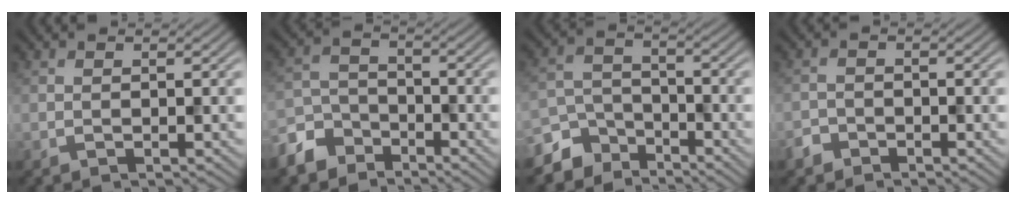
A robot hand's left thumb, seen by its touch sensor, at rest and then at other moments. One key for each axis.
{"total": 6.4, "fx": -4.9, "fy": 3.7, "fz": 1.9, "tx": -0.049, "ty": -0.005, "tz": -0.116}
{"total": 7.0, "fx": -5.6, "fy": 3.8, "fz": 1.7, "tx": -0.044, "ty": -0.008, "tz": -0.119}
{"total": 1.9, "fx": -1.5, "fy": 1.1, "fz": 0.3, "tx": -0.004, "ty": 0.000, "tz": -0.036}